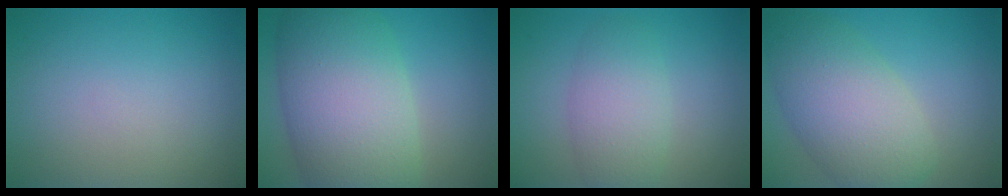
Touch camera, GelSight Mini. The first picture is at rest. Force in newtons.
{"total": 11.7, "press": 11.7, "slide": 0.8}
{"total": 2.7, "press": 2.7, "slide": 0.3}
{"total": 7.8, "press": 7.8, "slide": 0.3}